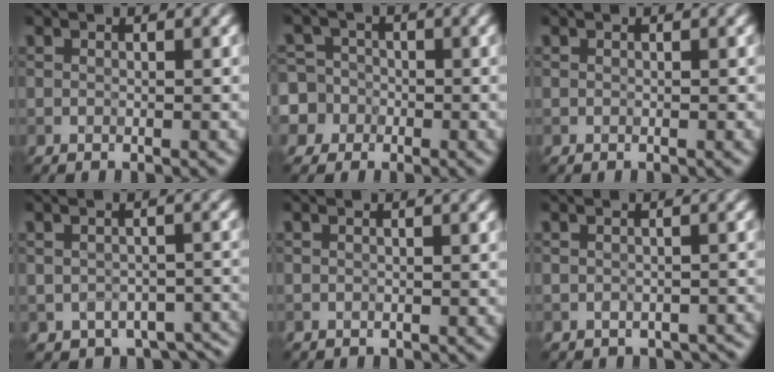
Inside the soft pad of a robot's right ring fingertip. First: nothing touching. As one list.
[{"total": 7.9, "force": [-2.5, 7.2, 1.8], "torque": [-0.046, 0.006, -0.081]}, {"total": 0.0}, {"total": 5.1, "force": [-3.0, 3.3, 2.6], "torque": [-0.027, -0.031, -0.031]}, {"total": 0.0}, {"total": 1.9, "force": [-1.3, 1.2, 0.6], "torque": [-0.002, -0.010, -0.014]}]